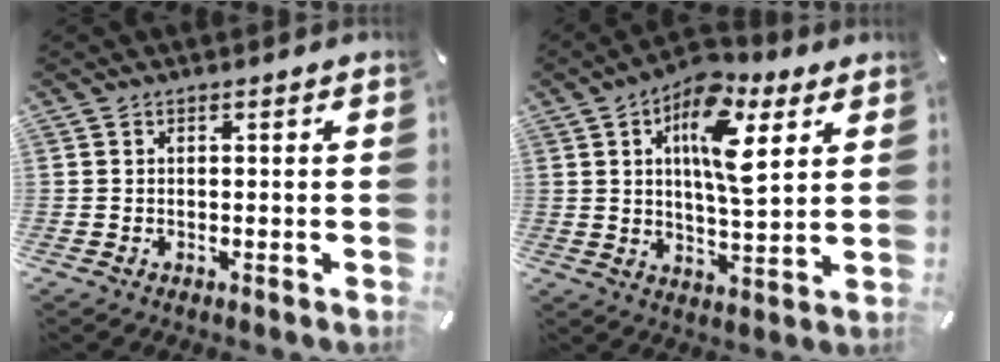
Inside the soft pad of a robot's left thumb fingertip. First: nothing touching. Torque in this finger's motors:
{"motor_torque": [0.51, 0.43, 0.55, -0.42, 0.22]}